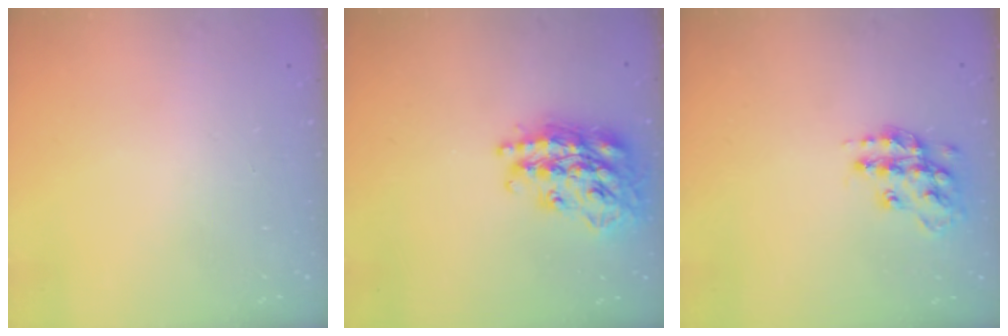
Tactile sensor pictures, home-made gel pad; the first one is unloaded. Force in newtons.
{"total": 23.2, "press": 23.2, "slide": 1.8}
{"total": 15.0, "press": 15.0, "slide": 1.0}